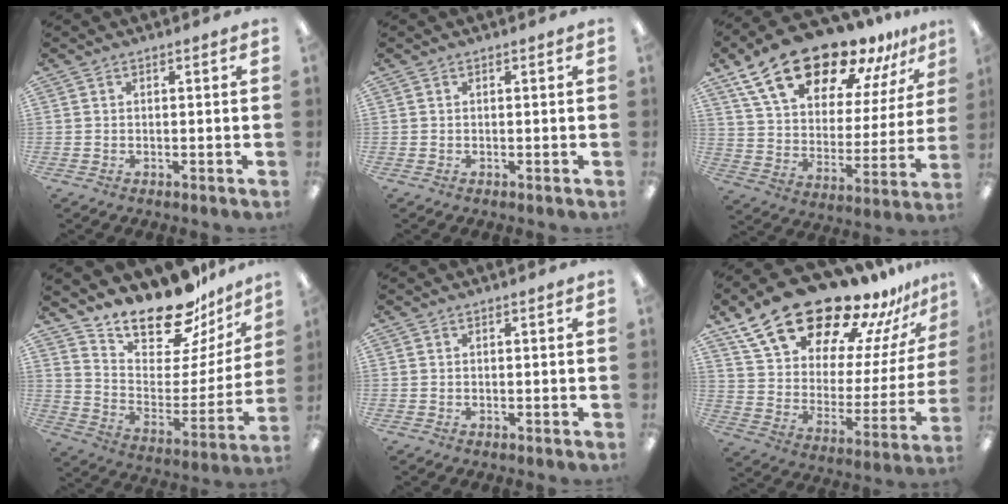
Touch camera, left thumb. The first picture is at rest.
{"total": 0.0}
{"total": 22.6, "force": [17.4, 9.3, 11.2], "torque": [-0.196, -0.114, 0.304]}
{"total": 19.0, "force": [16.8, 6.6, 6.0], "torque": [-0.090, -0.143, 0.289]}
{"total": 0.0}
{"total": 24.1, "force": [19.1, 9.9, 10.8], "torque": [-0.174, -0.137, 0.337]}